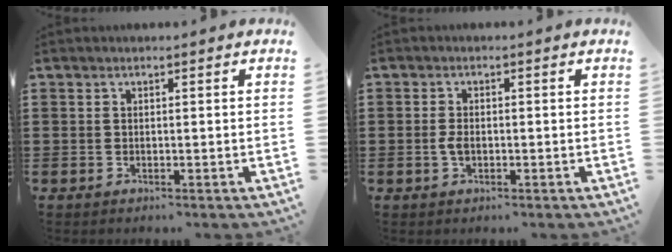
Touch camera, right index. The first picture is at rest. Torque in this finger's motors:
{"motor_torque": [1.36, 0.78, 0.16, 0.05]}